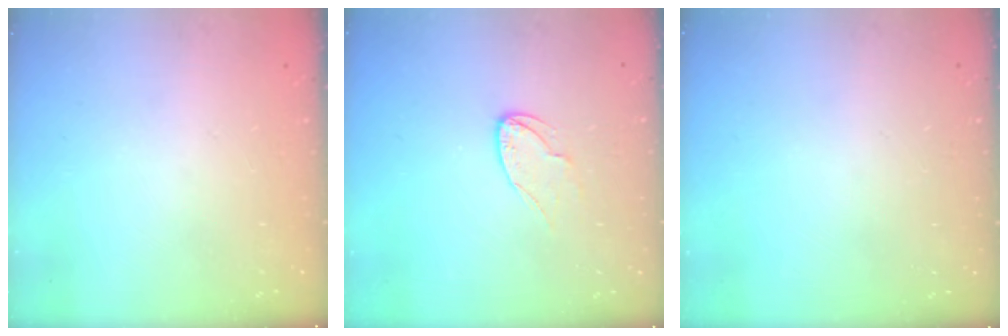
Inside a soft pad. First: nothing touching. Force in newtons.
{"total": 6.0, "press": 6.0, "slide": 0.5}
{"total": 0.0}